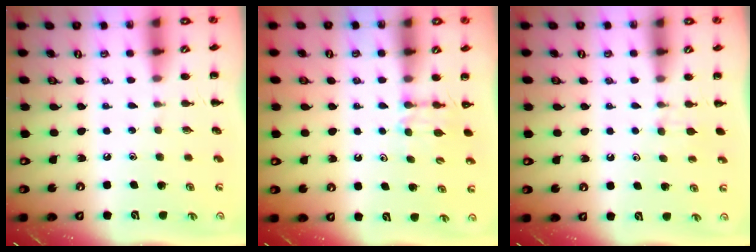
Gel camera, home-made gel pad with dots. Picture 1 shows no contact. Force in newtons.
{"total": 5.3, "press": 5.1, "slide": 1.5}
{"total": 3.9, "press": 3.7, "slide": 1.2}